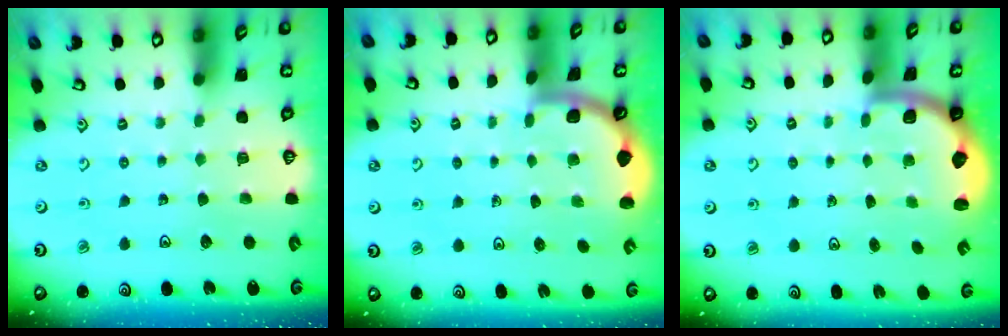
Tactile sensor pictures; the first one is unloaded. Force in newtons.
{"total": 1.9, "press": 1.9, "slide": 0.0}
{"total": 1.9, "press": 1.8, "slide": 0.5}